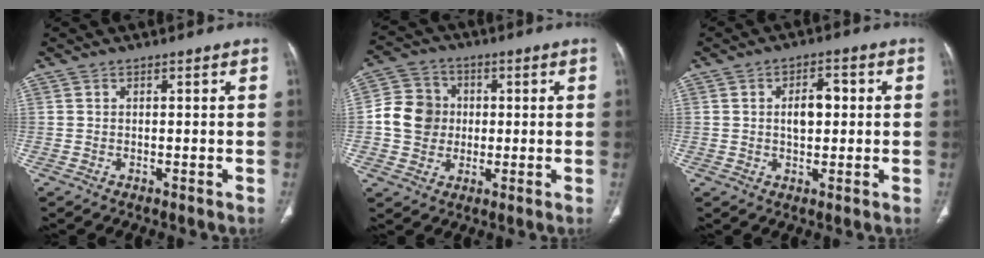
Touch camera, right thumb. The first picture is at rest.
{"total": 9.8, "force": [-0.1, 8.9, 3.9], "torque": [-0.049, 0.017, -0.008]}
{"total": 5.5, "force": [0.6, 3.1, 4.4], "torque": [-0.061, 0.012, 0.009]}